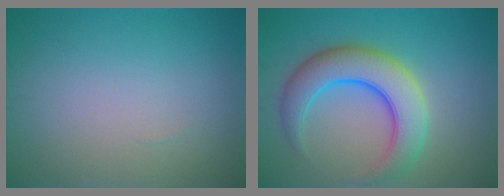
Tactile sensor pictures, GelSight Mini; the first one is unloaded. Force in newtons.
{"total": 7.0, "press": 7.0, "slide": 0.2}